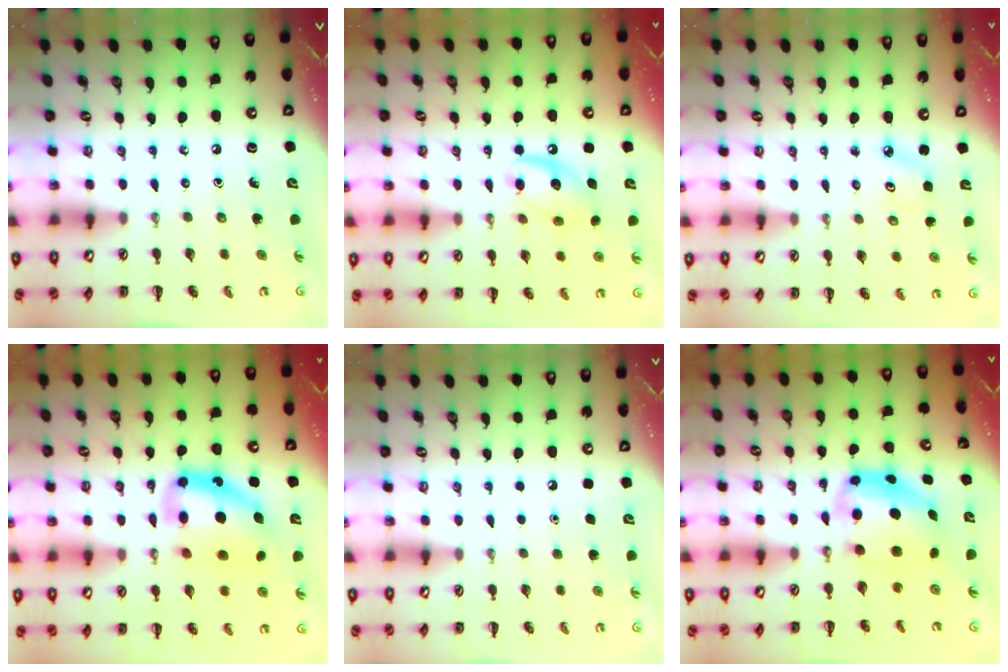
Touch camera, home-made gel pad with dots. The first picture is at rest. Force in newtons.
{"total": 12.4, "press": 12.3, "slide": 1.6}
{"total": 3.1, "press": 3.0, "slide": 0.5}
{"total": 13.9, "press": 13.5, "slide": 3.3}
{"total": 1.7, "press": 1.7, "slide": 0.1}
{"total": 7.4, "press": 7.3, "slide": 1.2}